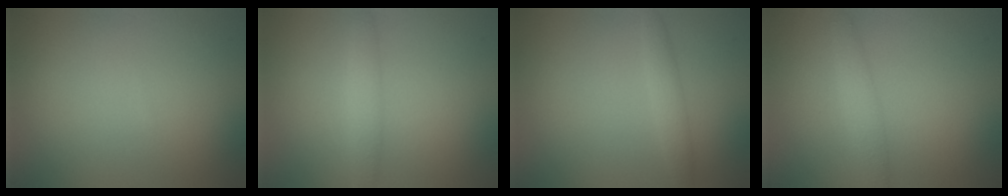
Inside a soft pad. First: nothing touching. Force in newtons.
{"total": 1.8, "press": 1.8, "slide": 0.1}
{"total": 1.9, "press": 1.9, "slide": 0.1}
{"total": 2.2, "press": 2.2, "slide": 0.1}